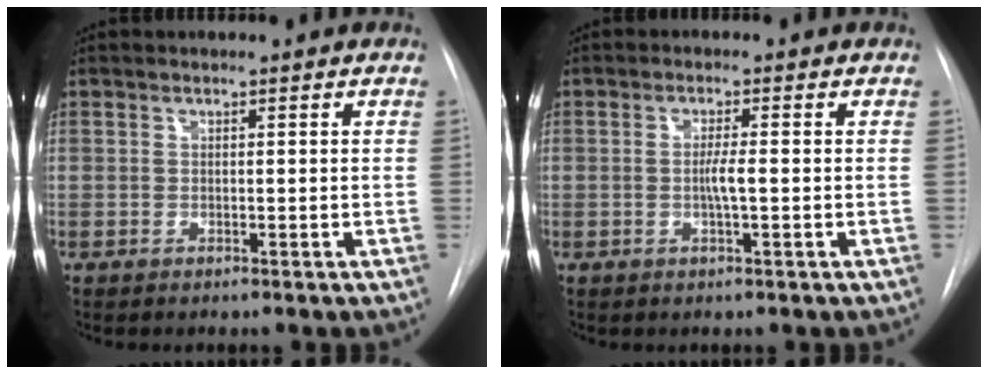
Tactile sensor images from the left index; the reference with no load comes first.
{"total": 2.4, "force": [-0.3, 0.0, 2.4], "torque": [-0.047, -0.001, -0.007]}